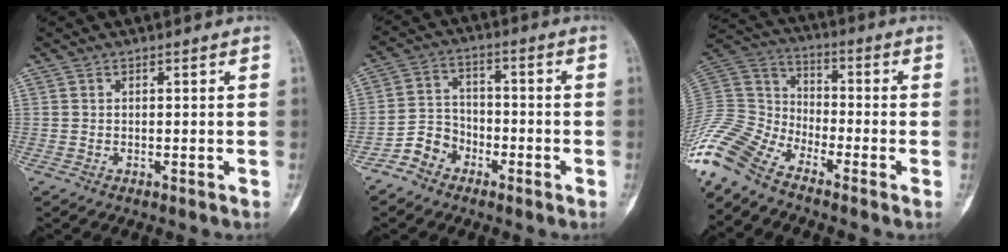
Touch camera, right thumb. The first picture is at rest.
{"total": 5.4, "force": [-4.0, 3.6, 0.4], "torque": [0.019, 0.041, -0.085]}
{"total": 14.8, "force": [-11.7, 6.2, 6.6], "torque": [-0.145, 0.060, -0.243]}